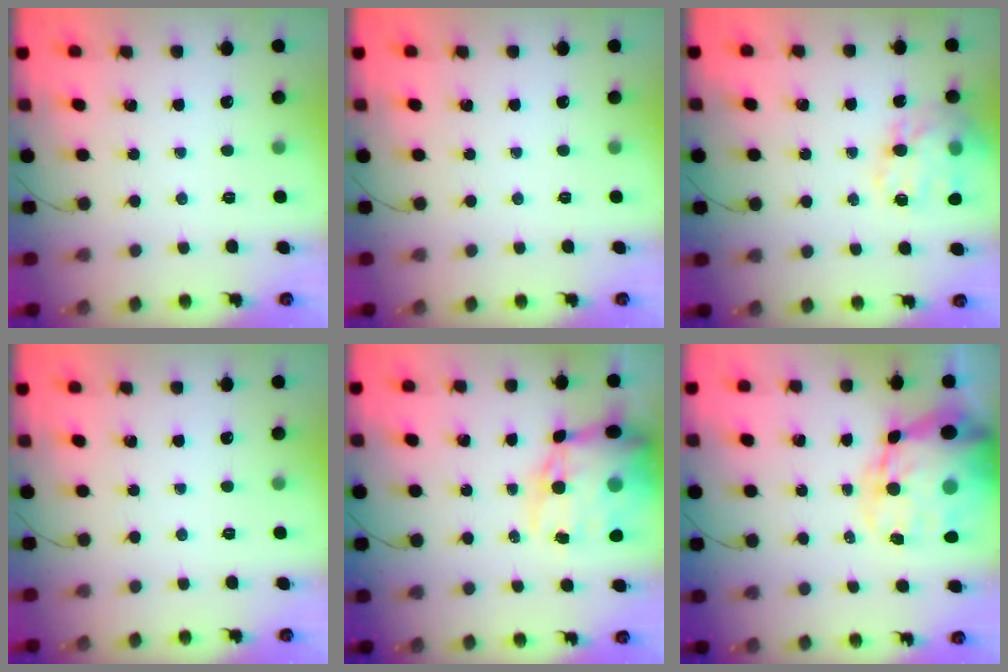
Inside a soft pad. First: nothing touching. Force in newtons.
{"total": 0.0}
{"total": 18.1, "press": 17.8, "slide": 2.8}
{"total": 0.0}
{"total": 20.0, "press": 19.6, "slide": 4.3}
{"total": 22.2, "press": 21.4, "slide": 5.9}